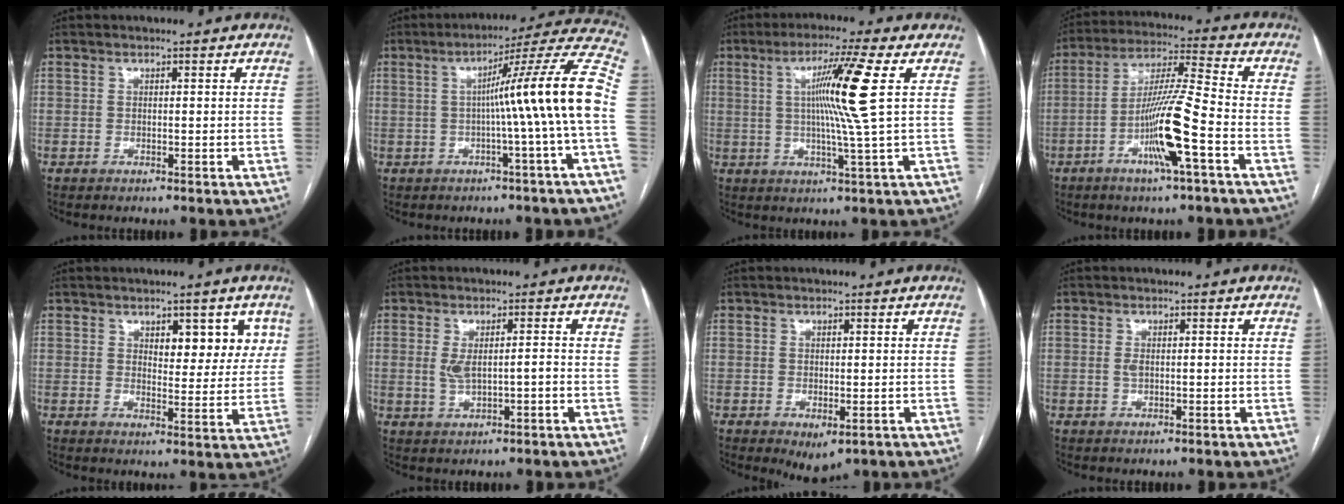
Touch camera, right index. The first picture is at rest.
{"total": 14.6, "force": [-1.0, -2.6, 14.3], "torque": [-0.181, 0.021, -0.020]}
{"total": 10.2, "force": [2.0, -2.3, 9.8], "torque": [-0.170, -0.001, 0.039]}
{"total": 12.2, "force": [-4.6, -0.3, 11.3], "torque": [-0.218, 0.000, -0.088]}
{"total": 6.7, "force": [3.3, 3.2, 4.9], "torque": [-0.049, 0.003, 0.043]}
{"total": 3.9, "force": [-0.3, 1.3, 3.7], "torque": [-0.075, 0.005, 0.002]}
{"total": 3.5, "force": [-1.5, 1.6, 2.7], "torque": [-0.036, -0.008, -0.010]}
{"total": 1.3, "force": [0.0, 0.7, 1.1], "torque": [-0.025, -0.001, 0.000]}